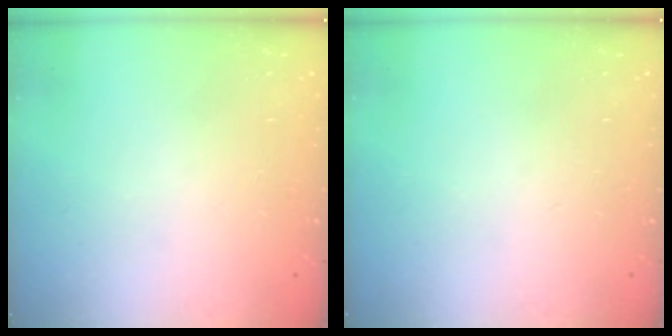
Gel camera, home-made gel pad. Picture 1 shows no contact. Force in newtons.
{"total": 0.0}